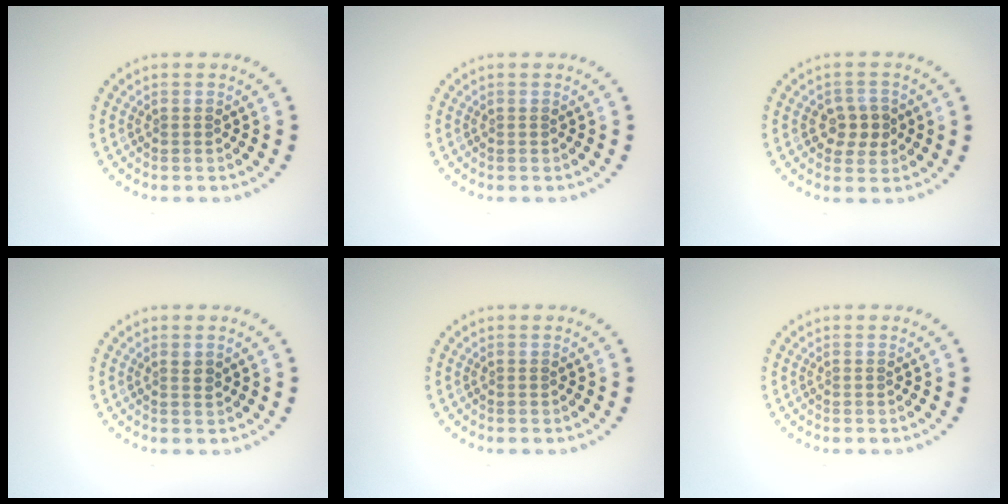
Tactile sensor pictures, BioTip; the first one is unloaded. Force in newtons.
{"total": 0.0}
{"total": 2.6, "press": 2.5, "slide": 0.5}
{"total": 1.0, "press": 0.8, "slide": 0.5}
{"total": 0.0}
{"total": 0.0}